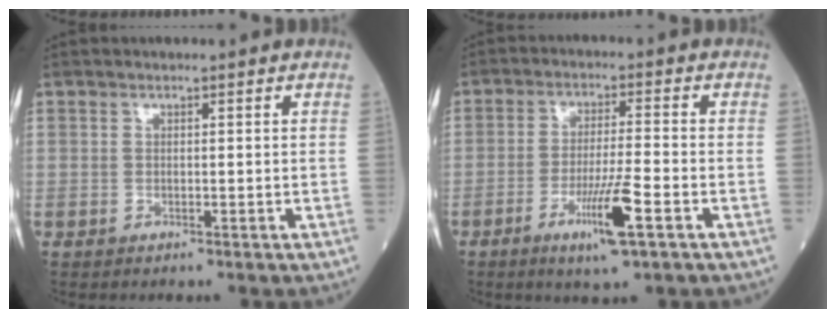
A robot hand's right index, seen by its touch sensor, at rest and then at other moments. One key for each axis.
{"total": 8.0, "fx": -3.8, "fy": -0.3, "fz": 7.0, "tx": -0.129, "ty": -0.016, "tz": -0.067}